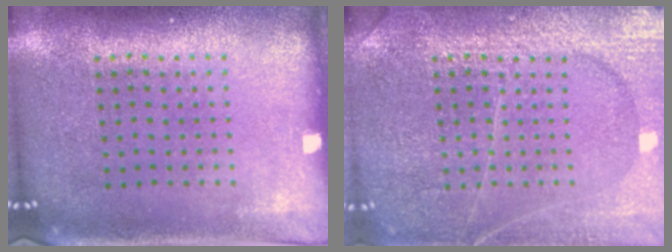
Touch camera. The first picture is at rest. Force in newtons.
{"total": 3.6, "press": 3.6, "slide": 0.4}